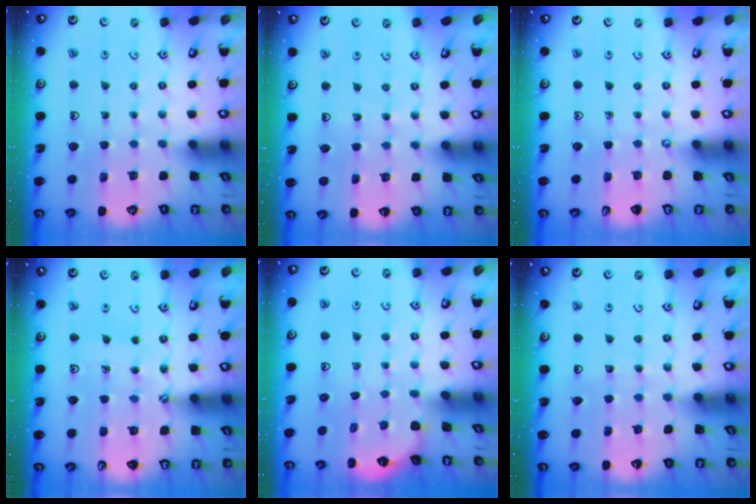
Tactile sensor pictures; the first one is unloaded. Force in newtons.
{"total": 2.7, "press": 2.7, "slide": 0.3}
{"total": 0.0}
{"total": 4.1, "press": 3.8, "slide": 1.4}
{"total": 2.0, "press": 2.0, "slide": 0.1}
{"total": 3.7, "press": 3.7, "slide": 0.4}